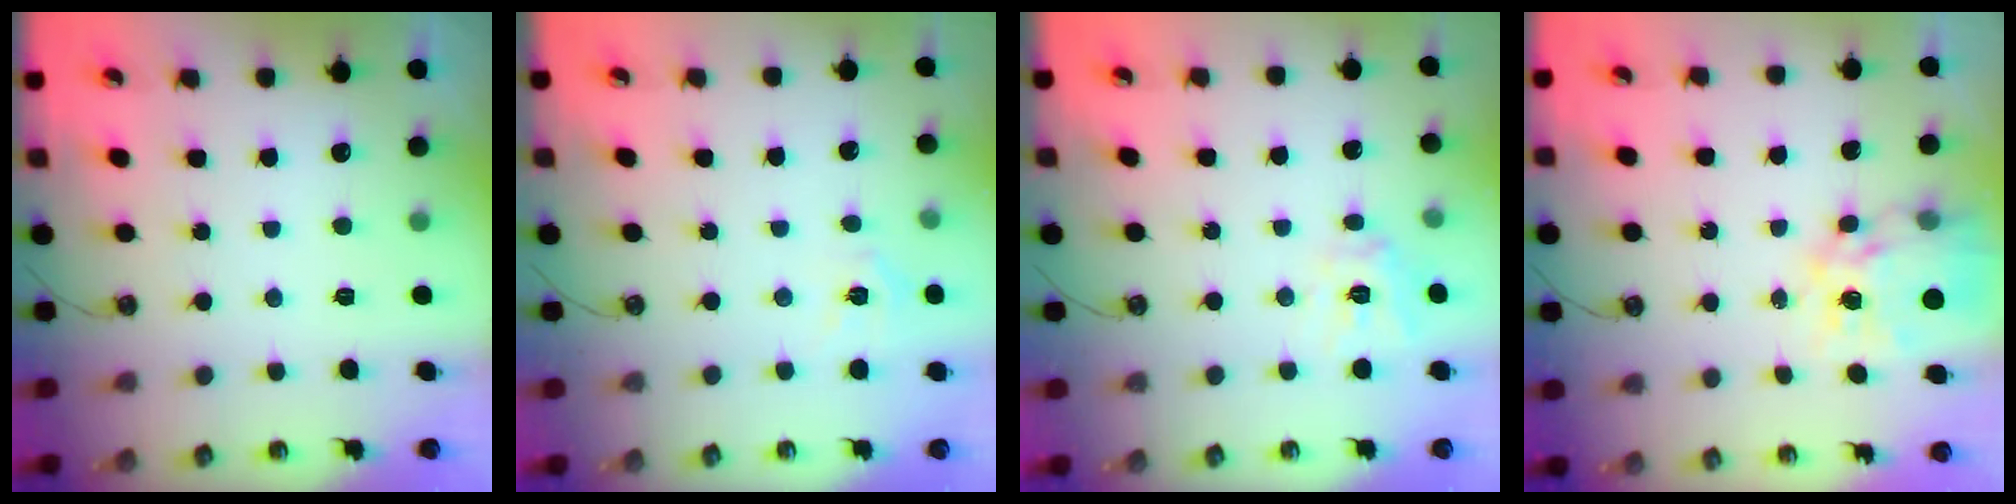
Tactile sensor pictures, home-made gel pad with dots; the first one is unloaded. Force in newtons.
{"total": 5.4, "press": 5.3, "slide": 0.6}
{"total": 11.2, "press": 11.1, "slide": 1.0}
{"total": 15.1, "press": 15.1, "slide": 1.5}